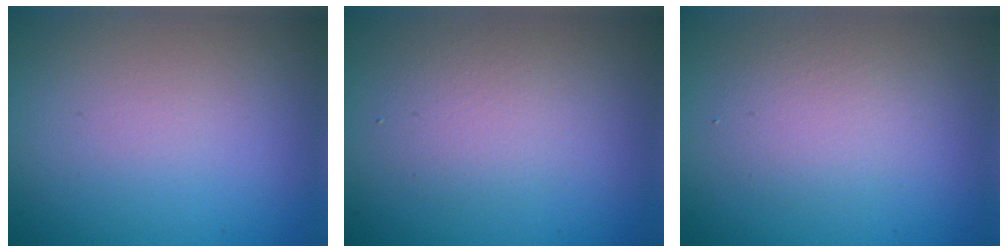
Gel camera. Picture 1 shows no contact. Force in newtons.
{"total": 2.1, "press": 2.1, "slide": 0.1}
{"total": 2.4, "press": 2.4, "slide": 0.3}